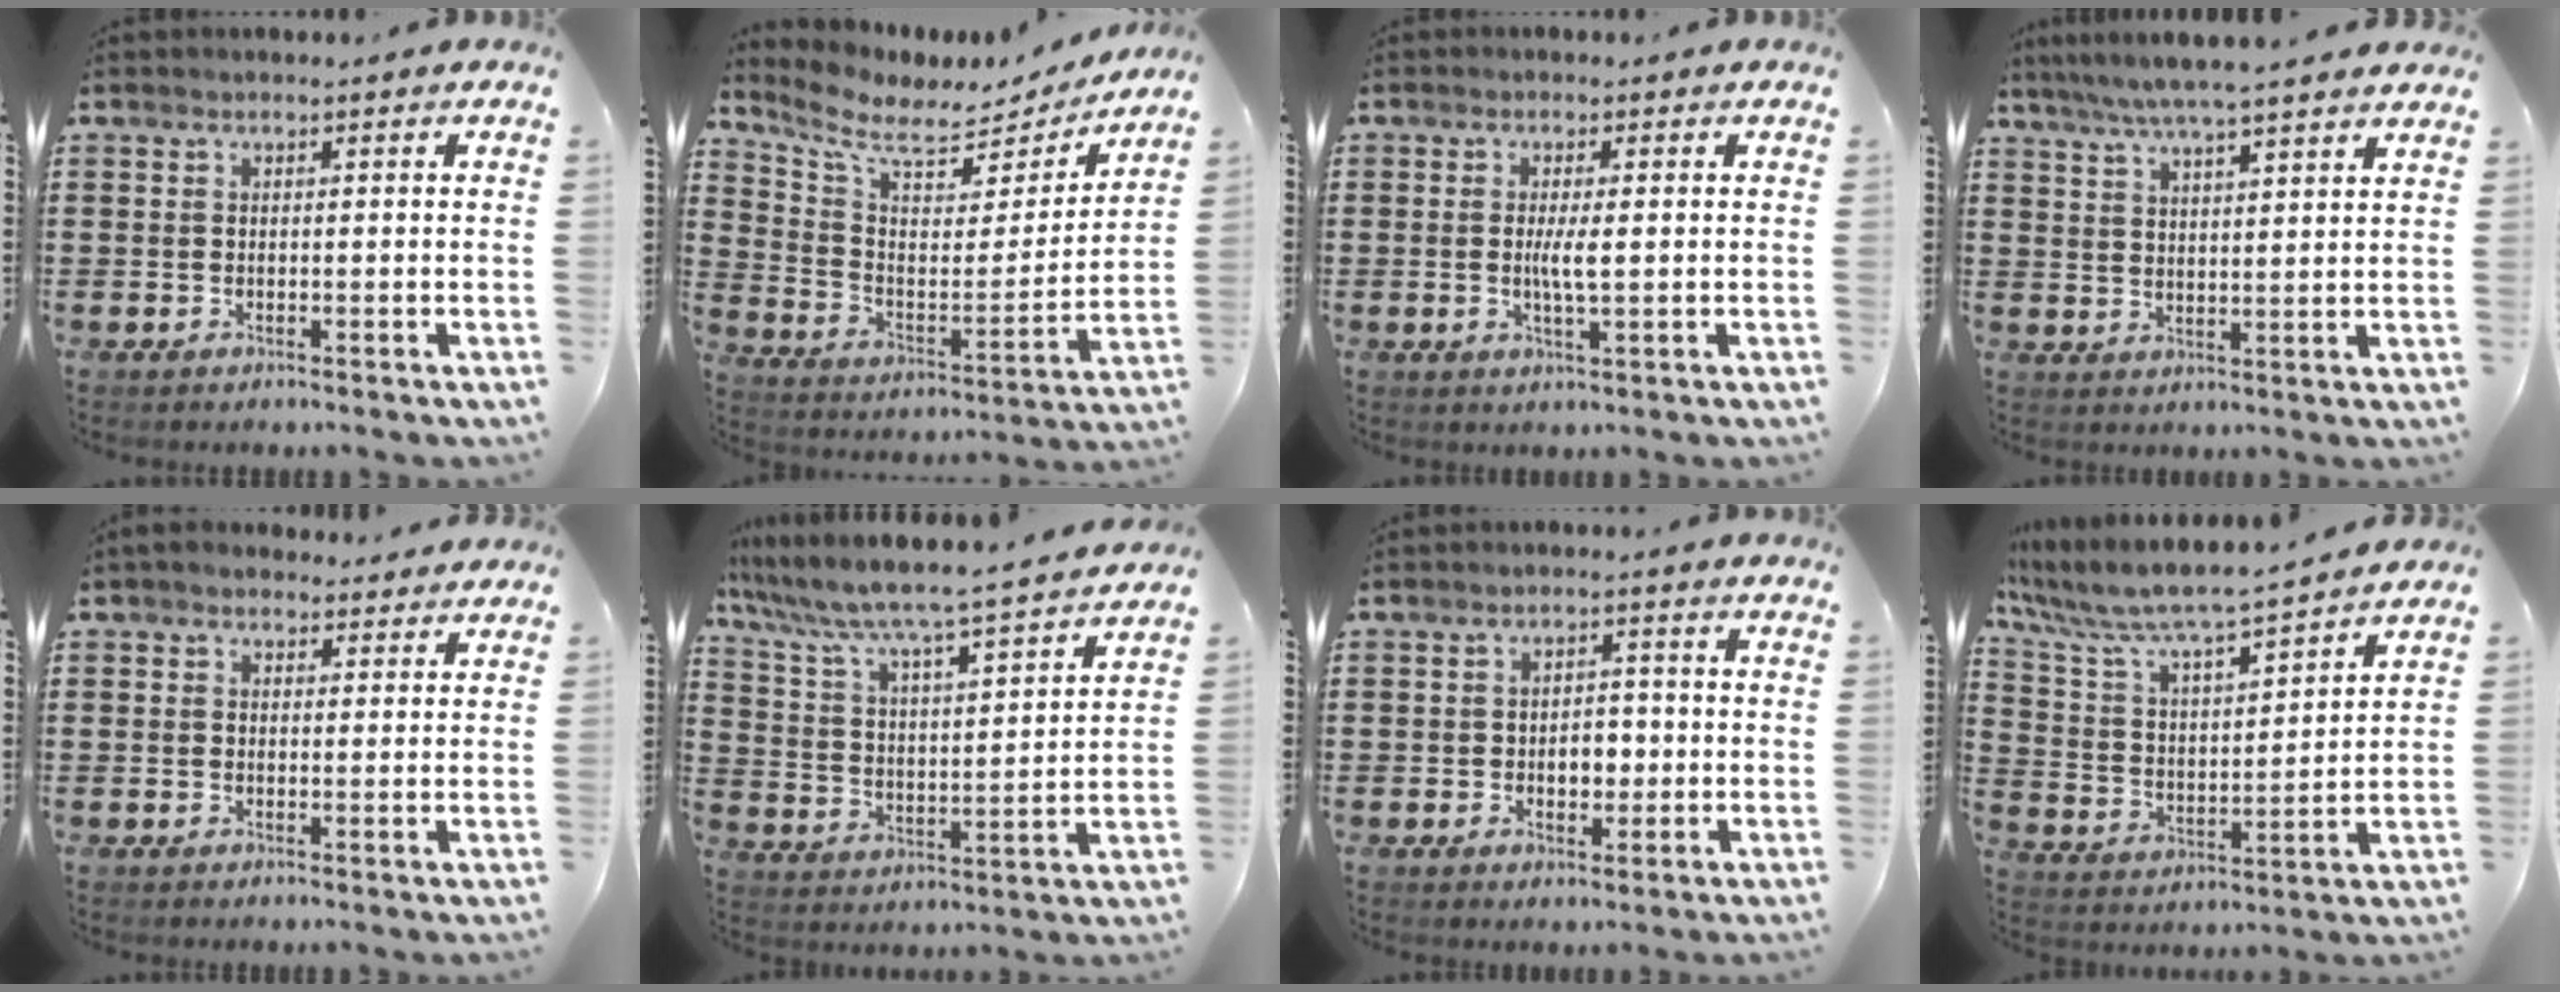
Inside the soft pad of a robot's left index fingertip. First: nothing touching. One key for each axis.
{"total": 7.1, "fx": 6.0, "fy": 2.4, "fz": 2.8, "tx": -0.089, "ty": -0.043, "tz": 0.103}
{"total": 3.4, "fx": 0.0, "fy": 0.5, "fz": 3.4, "tx": -0.062, "ty": -0.003, "tz": -0.001}
{"total": 5.4, "fx": 4.8, "fy": -0.3, "fz": 2.5, "tx": -0.062, "ty": -0.019, "tz": 0.084}
{"total": 2.3, "fx": 2.1, "fy": 0.9, "fz": 0.4, "tx": -0.014, "ty": 0.001, "tz": 0.039}
{"total": 5.6, "fx": 5.2, "fy": -0.3, "fz": 2.1, "tx": -0.069, "ty": -0.050, "tz": 0.076}
{"total": 4.1, "fx": -0.8, "fy": 2.5, "fz": 3.1, "tx": -0.055, "ty": 0.004, "tz": -0.020}
{"total": 7.1, "fx": 6.6, "fy": 0.4, "fz": 2.7, "tx": -0.084, "ty": -0.047, "tz": 0.107}